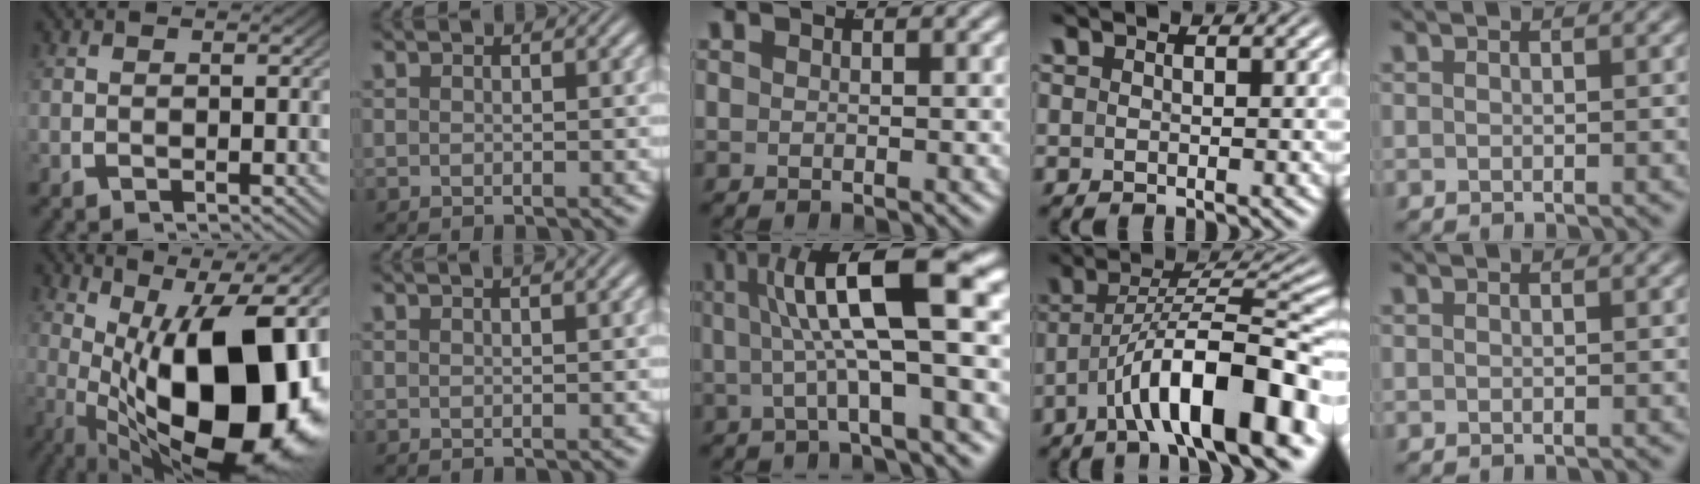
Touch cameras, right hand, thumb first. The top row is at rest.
{"thumb": {"total": 25.1, "force": [-0.7, 14.3, 20.6], "torque": [-0.324, -0.056, 0.027]}, "index": {"total": 1.2, "force": [0.9, -0.3, 0.6], "torque": [0.000, 0.003, 0.015]}, "middle": {"total": 9.4, "force": [2.2, 2.9, 8.6], "torque": [-0.124, 0.020, 0.030]}, "ring": {"total": 9.7, "force": [-3.5, 3.4, 8.5], "torque": [-0.126, -0.013, -0.043]}}